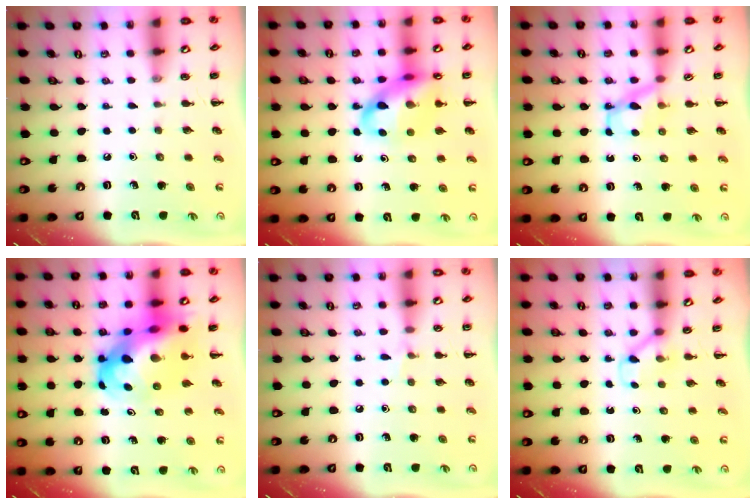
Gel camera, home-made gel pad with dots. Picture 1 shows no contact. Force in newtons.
{"total": 16.0, "press": 15.5, "slide": 4.0}
{"total": 4.1, "press": 4.0, "slide": 0.8}
{"total": 15.0, "press": 14.5, "slide": 3.8}
{"total": 4.4, "press": 4.1, "slide": 1.5}
{"total": 2.8, "press": 2.6, "slide": 0.9}